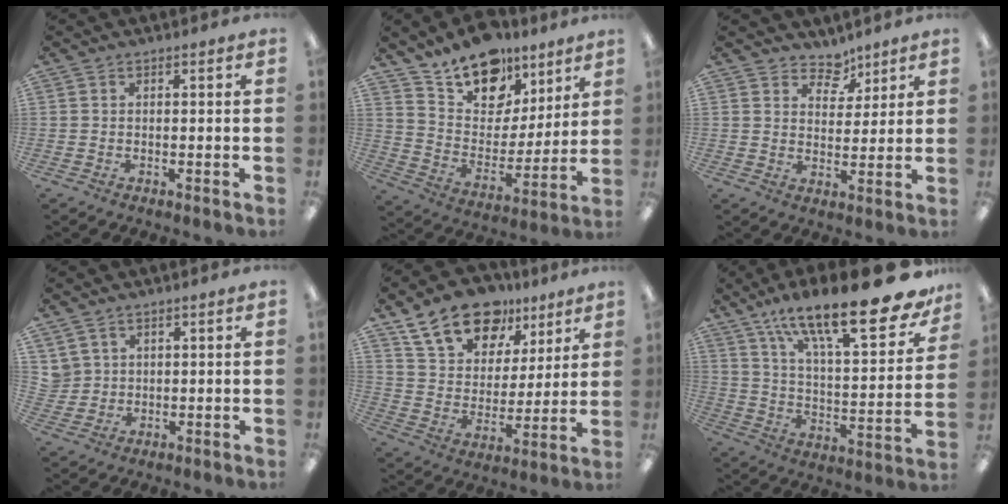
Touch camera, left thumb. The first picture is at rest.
{"total": 16.8, "force": [12.6, 9.4, 5.9], "torque": [-0.106, -0.088, 0.233]}
{"total": 6.1, "force": [4.8, 3.5, 1.1], "torque": [-0.010, -0.034, 0.084]}
{"total": 3.5, "force": [2.1, 2.8, 0.0], "torque": [-0.016, -0.006, 0.041]}
{"total": 17.8, "force": [12.1, 10.6, 7.7], "torque": [-0.131, -0.062, 0.222]}
{"total": 24.7, "force": [17.3, 6.5, 16.4], "torque": [-0.251, -0.112, 0.279]}